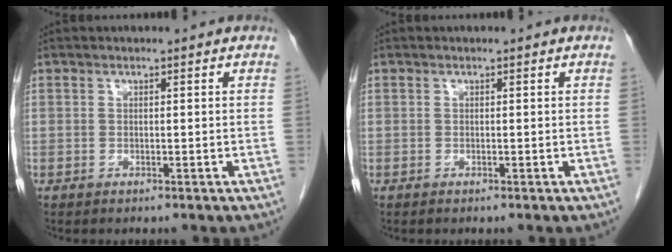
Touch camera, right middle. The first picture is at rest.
{"total": 0.0}